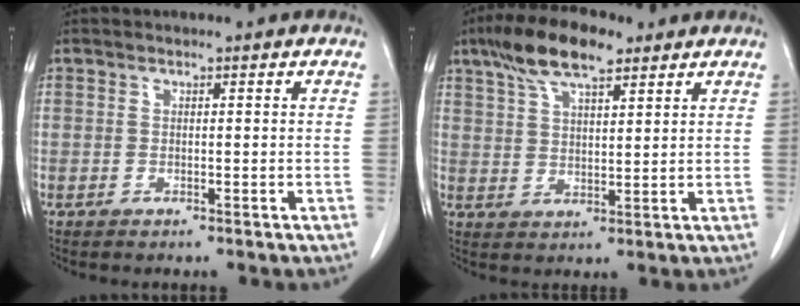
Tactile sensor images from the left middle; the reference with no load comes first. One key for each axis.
{"total": 9.6, "fx": 6.4, "fy": 2.7, "fz": 6.6, "tx": -0.128, "ty": 0.018, "tz": 0.116}